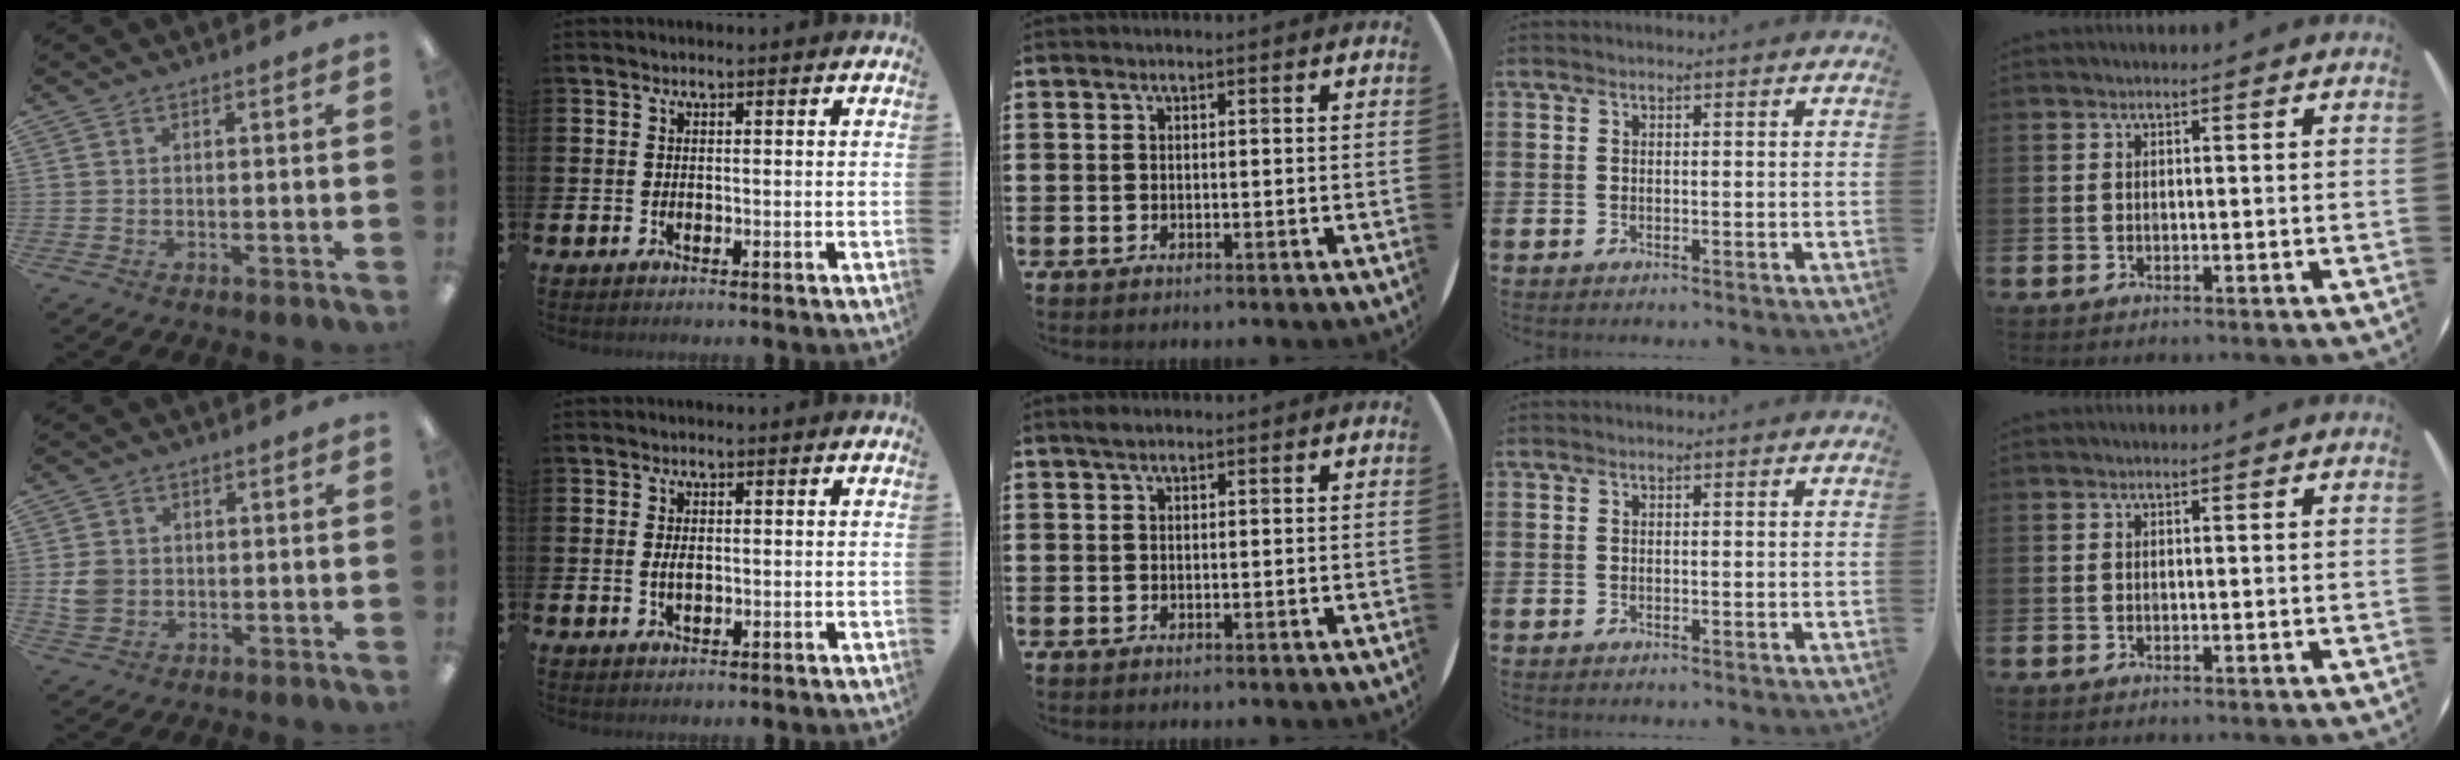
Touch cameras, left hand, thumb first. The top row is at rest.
{"thumb": {"total": 4.7, "force": [0.2, 4.3, 1.9], "torque": [-0.021, 0.005, 0.004]}, "index": {"total": 1.7, "force": [0.0, 0.9, 1.5], "torque": [-0.020, 0.001, -0.003]}, "middle": {"total": 1.0, "force": [0.7, 0.5, 0.4], "torque": [-0.009, 0.006, 0.012]}}